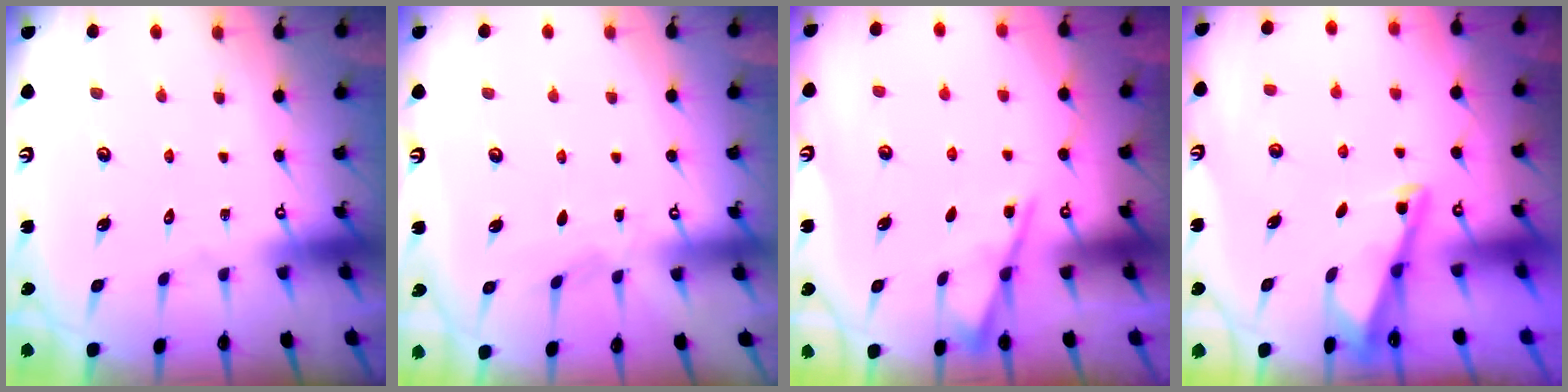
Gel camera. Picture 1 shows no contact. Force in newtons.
{"total": 3.5, "press": 3.5, "slide": 0.4}
{"total": 3.6, "press": 3.6, "slide": 0.5}
{"total": 2.9, "press": 2.9, "slide": 0.3}